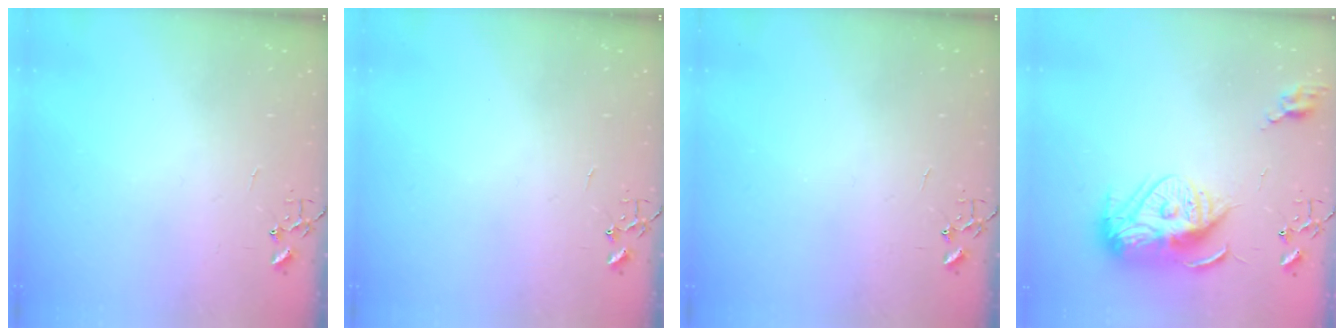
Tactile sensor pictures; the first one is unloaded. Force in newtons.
{"total": 0.0}
{"total": 0.0}
{"total": 15.7, "press": 15.6, "slide": 1.9}